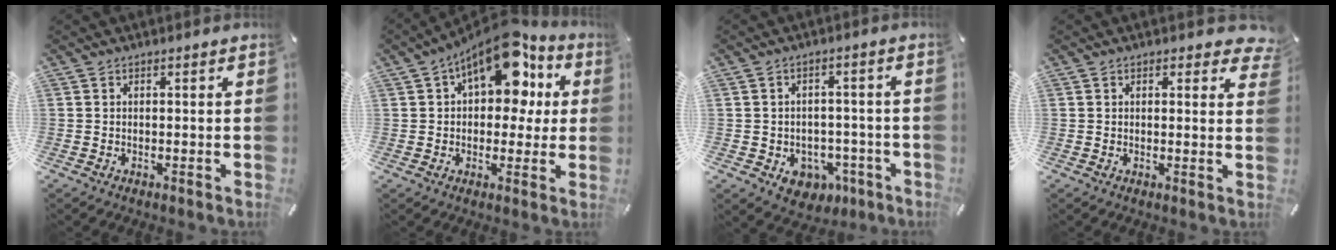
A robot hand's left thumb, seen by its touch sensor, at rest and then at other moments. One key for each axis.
{"total": 15.0, "fx": 7.6, "fy": 8.4, "fz": 9.8, "tx": -0.139, "ty": -0.044, "tz": 0.130}
{"total": 5.9, "fx": -1.5, "fy": 5.3, "fz": 2.2, "tx": -0.029, "ty": 0.006, "tz": -0.021}
{"total": 2.7, "fx": 1.6, "fy": 1.5, "fz": 1.7, "tx": -0.013, "ty": -0.005, "tz": 0.023}